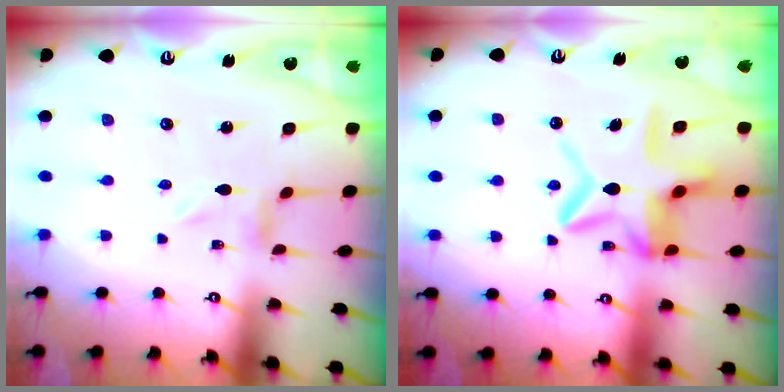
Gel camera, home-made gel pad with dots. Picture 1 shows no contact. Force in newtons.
{"total": 14.1, "press": 14.1, "slide": 1.3}